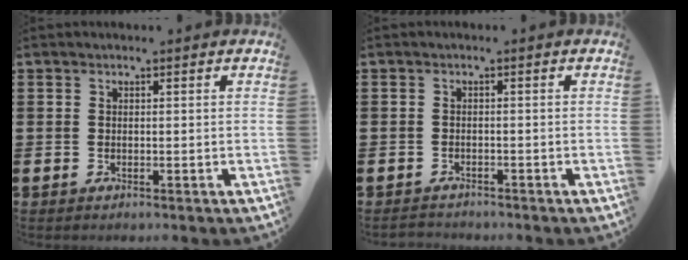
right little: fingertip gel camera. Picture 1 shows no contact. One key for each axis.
{"total": 0.9, "fx": -0.9, "fy": 0.1, "fz": -0.1, "tx": -0.001, "ty": 0.002, "tz": -0.020}